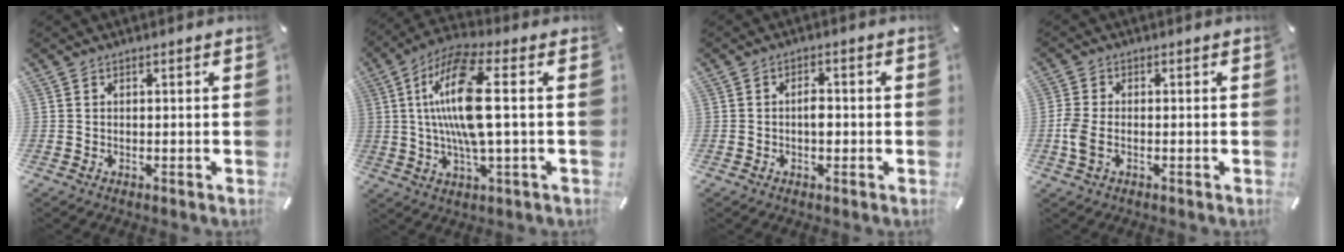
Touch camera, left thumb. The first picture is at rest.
{"total": 15.8, "force": [2.0, 4.3, 15.1], "torque": [-0.310, -0.007, 0.025]}
{"total": 2.7, "force": [-0.5, 1.6, 2.2], "torque": [-0.033, 0.003, -0.012]}
{"total": 4.3, "force": [-1.2, 2.3, 3.5], "torque": [-0.075, 0.001, -0.022]}